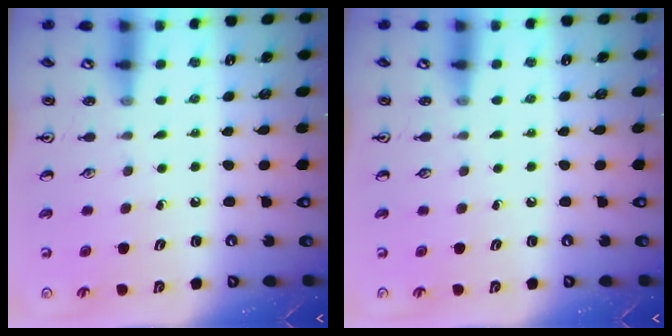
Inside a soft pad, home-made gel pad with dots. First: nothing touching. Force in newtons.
{"total": 0.0}